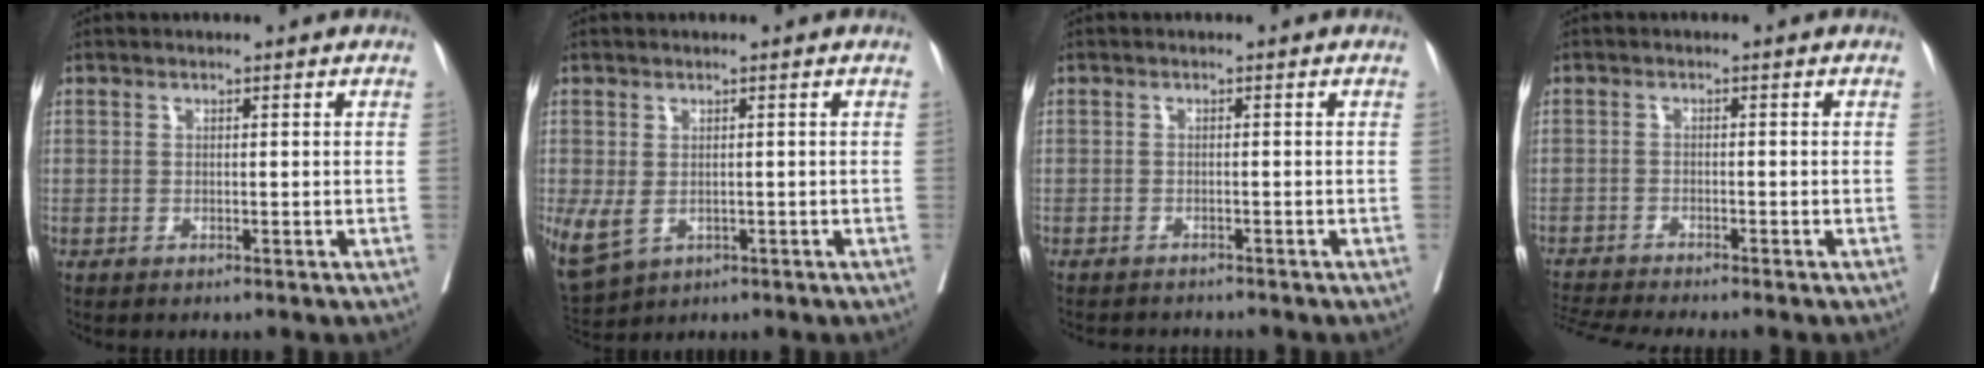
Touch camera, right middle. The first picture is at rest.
{"total": 6.9, "force": [-1.5, 4.9, 4.6], "torque": [-0.113, -0.011, -0.012]}
{"total": 3.9, "force": [-3.7, 0.9, 0.9], "torque": [-0.006, -0.005, -0.053]}
{"total": 5.9, "force": [-5.5, -1.2, 1.7], "torque": [-0.025, -0.014, -0.095]}